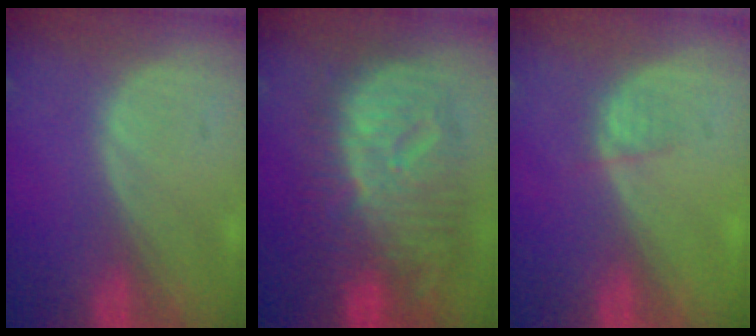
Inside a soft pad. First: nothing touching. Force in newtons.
{"total": 12.5, "press": 12.4, "slide": 1.1}
{"total": 1.4, "press": 1.3, "slide": 0.6}